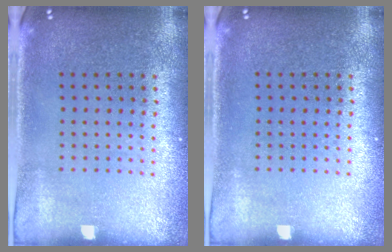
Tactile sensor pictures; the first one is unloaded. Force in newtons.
{"total": 0.0}